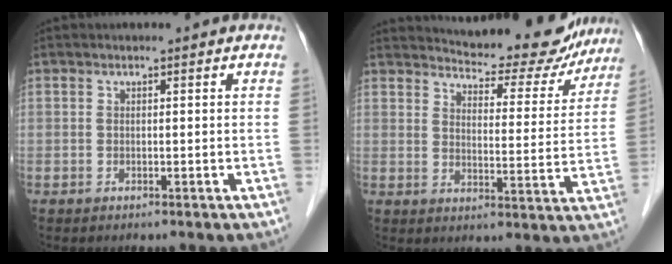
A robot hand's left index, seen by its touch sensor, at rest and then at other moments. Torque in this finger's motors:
{"motor_torque": [0.28, -0.28, 0.29, 0.02]}